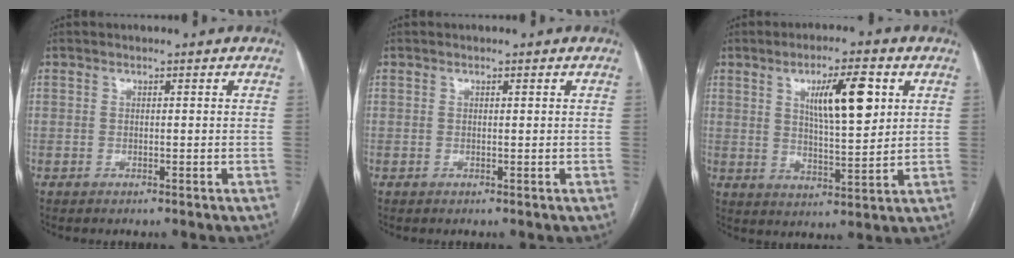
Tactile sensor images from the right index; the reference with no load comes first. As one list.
[{"total": 0.0}, {"total": 10.3, "force": [3.7, 2.1, 9.3], "torque": [-0.154, 0.001, 0.064]}]